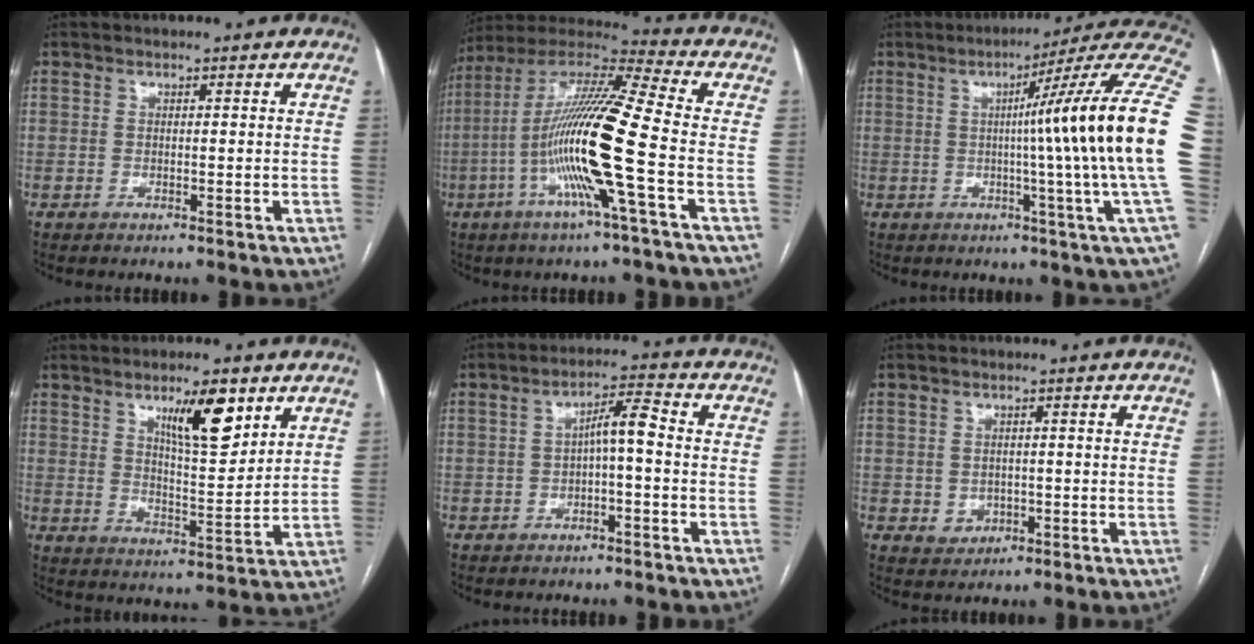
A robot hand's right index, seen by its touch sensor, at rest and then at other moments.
{"total": 17.9, "force": [-4.6, -0.6, 17.3], "torque": [-0.340, -0.003, -0.099]}
{"total": 20.8, "force": [0.6, -3.0, 20.6], "torque": [-0.212, 0.013, -0.011]}
{"total": 9.3, "force": [5.3, 2.1, 7.4], "torque": [-0.123, -0.005, 0.090]}
{"total": 4.6, "force": [-0.6, 0.7, 4.5], "torque": [-0.074, 0.021, -0.008]}
{"total": 2.9, "force": [-0.5, 2.7, 0.9], "torque": [-0.009, 0.004, 0.003]}